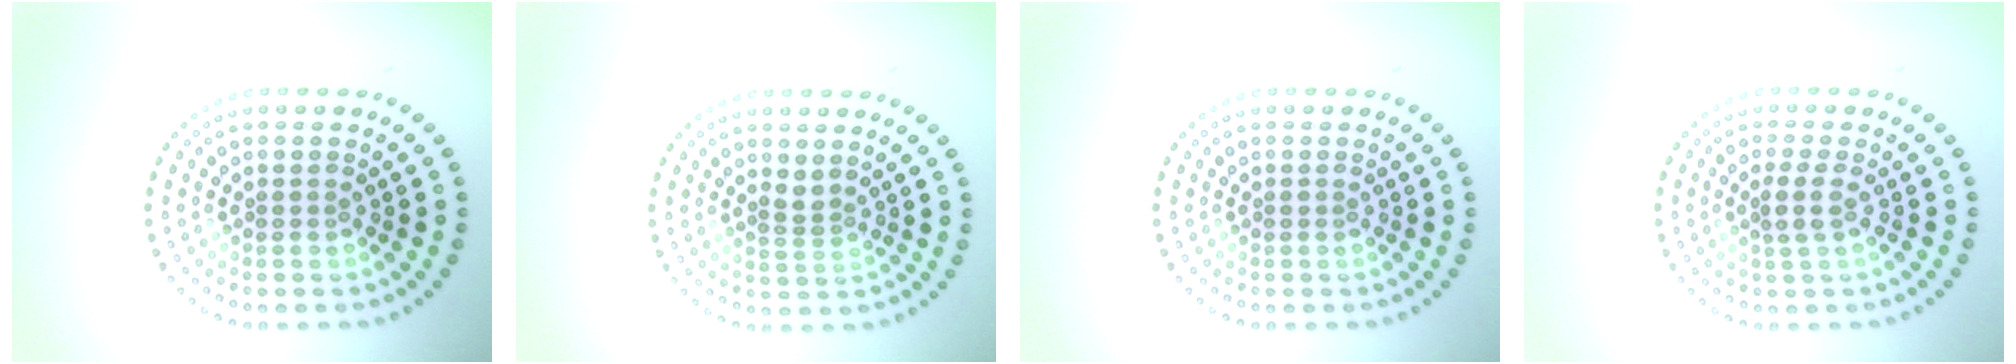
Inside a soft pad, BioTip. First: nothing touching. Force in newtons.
{"total": 1.1, "press": 0.6, "slide": 0.9}
{"total": 0.0}
{"total": 1.7, "press": 1.4, "slide": 1.0}